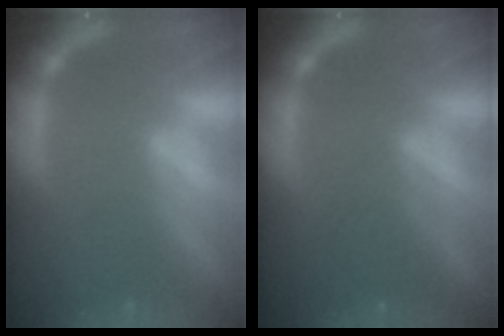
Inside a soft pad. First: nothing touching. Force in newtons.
{"total": 2.5}